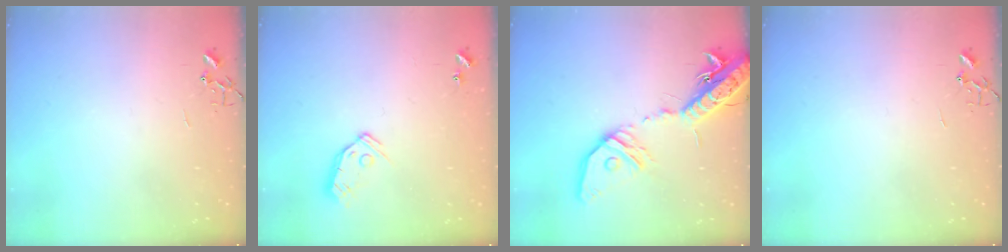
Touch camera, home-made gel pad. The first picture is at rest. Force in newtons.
{"total": 8.3, "press": 8.3, "slide": 0.5}
{"total": 22.2, "press": 21.7, "slide": 4.7}
{"total": 0.0}